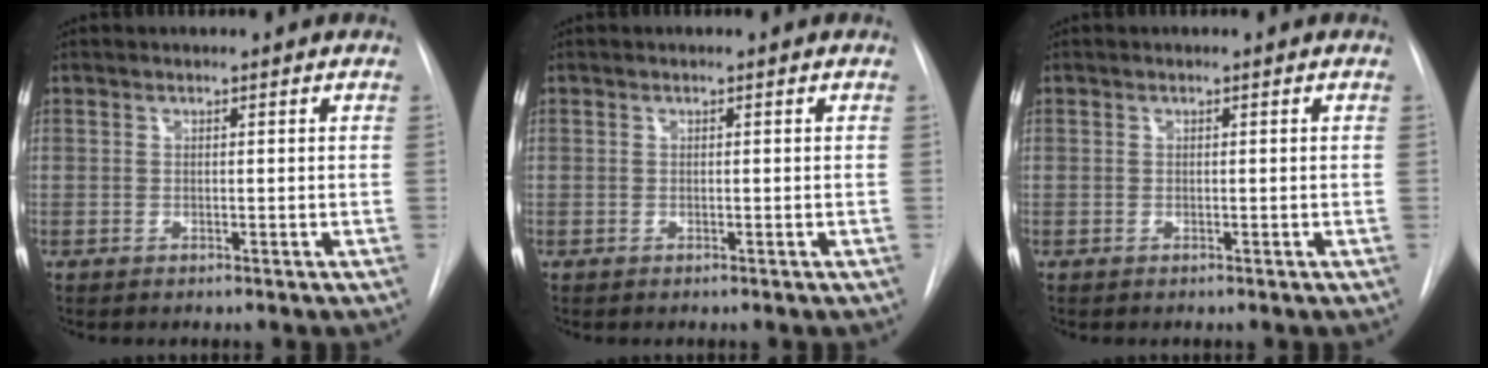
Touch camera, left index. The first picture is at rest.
{"total": 0.0}
{"total": 0.0}